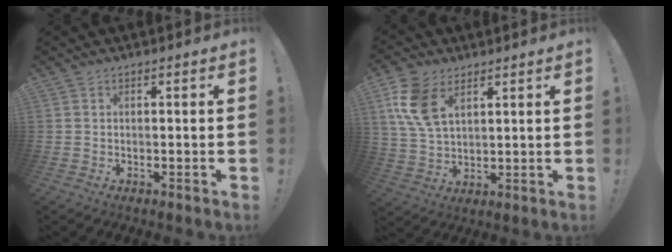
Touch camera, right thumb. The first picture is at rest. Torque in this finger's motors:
{"motor_torque": [0.04, 0.24, 0.02, 0.13, -0.01]}